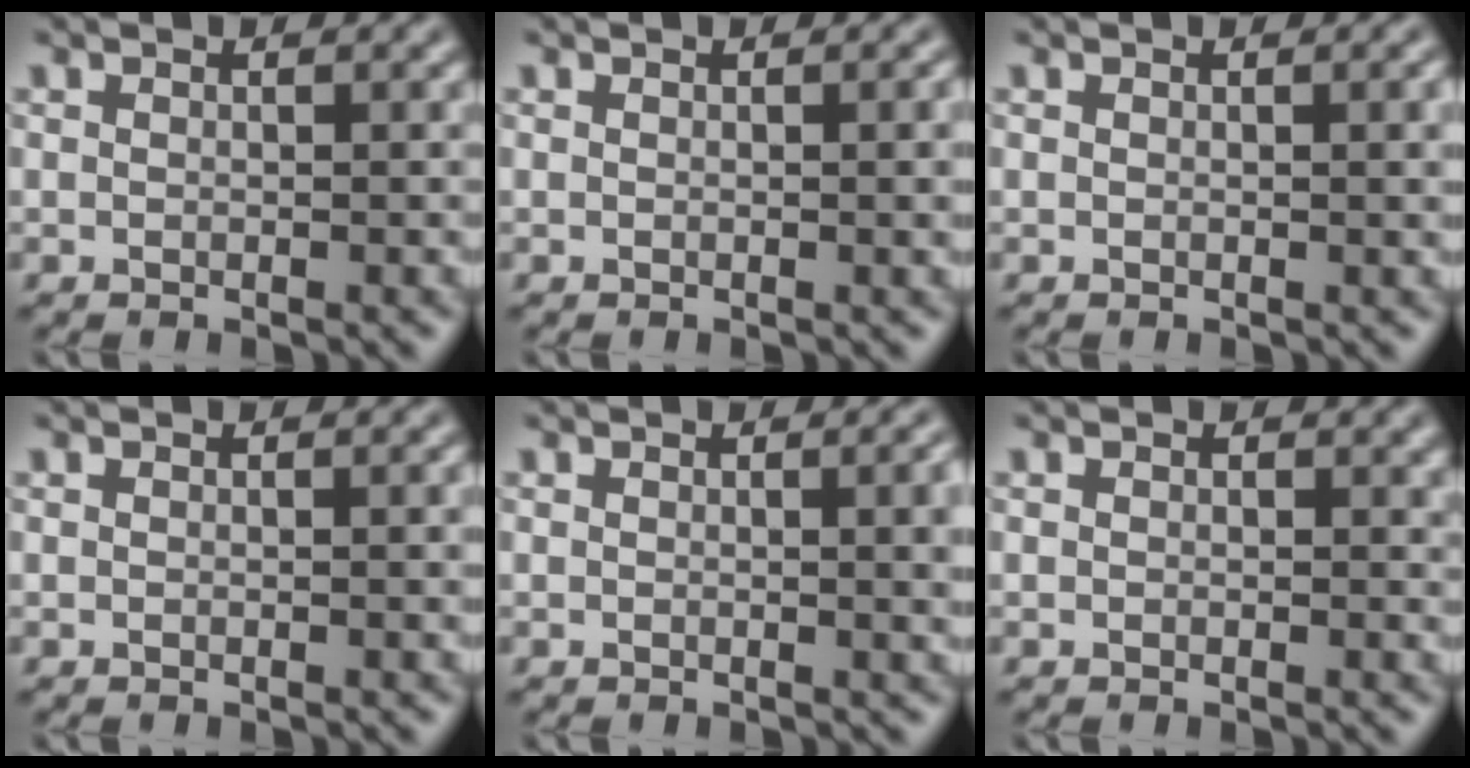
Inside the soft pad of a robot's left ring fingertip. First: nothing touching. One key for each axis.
{"total": 1.4, "fx": 0.1, "fy": 0.3, "fz": 1.4, "tx": -0.015, "ty": 0.001, "tz": 0.000}
{"total": 1.5, "fx": 0.2, "fy": 0.4, "fz": 1.5, "tx": -0.017, "ty": 0.002, "tz": 0.001}
{"total": 0.8, "fx": 0.1, "fy": 0.1, "fz": 0.8, "tx": -0.009, "ty": 0.000, "tz": 0.001}
{"total": 3.3, "fx": 0.3, "fy": 1.1, "fz": 3.1, "tx": -0.030, "ty": 0.006, "tz": 0.002}
{"total": 0.5, "fx": 0.2, "fy": 0.4, "fz": 0.3, "tx": -0.003, "ty": -0.002, "tz": 0.000}